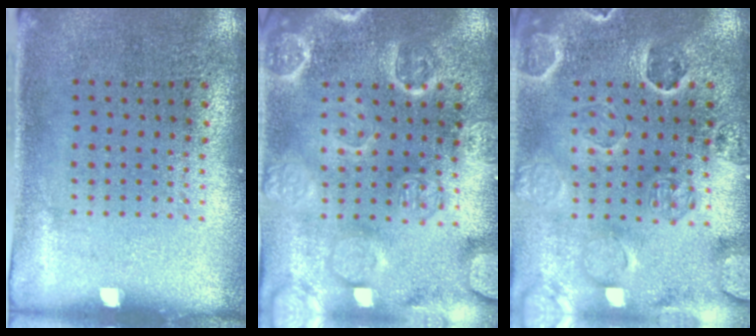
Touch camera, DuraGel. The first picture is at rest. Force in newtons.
{"total": 3.6, "press": 3.5, "slide": 0.4}
{"total": 2.7, "press": 2.6, "slide": 0.8}